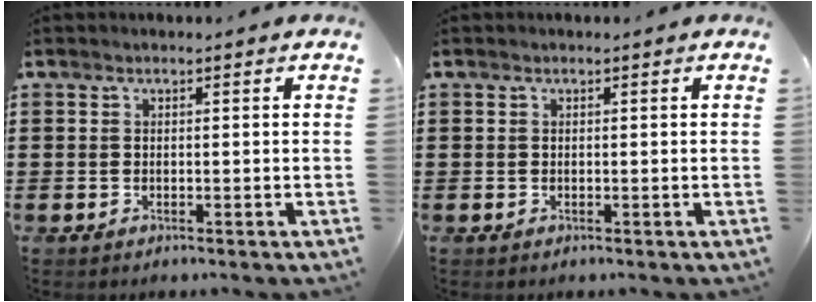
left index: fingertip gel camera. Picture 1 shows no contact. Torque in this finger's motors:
{"motor_torque": [-0.04, -0.03, 0.00, -0.02]}